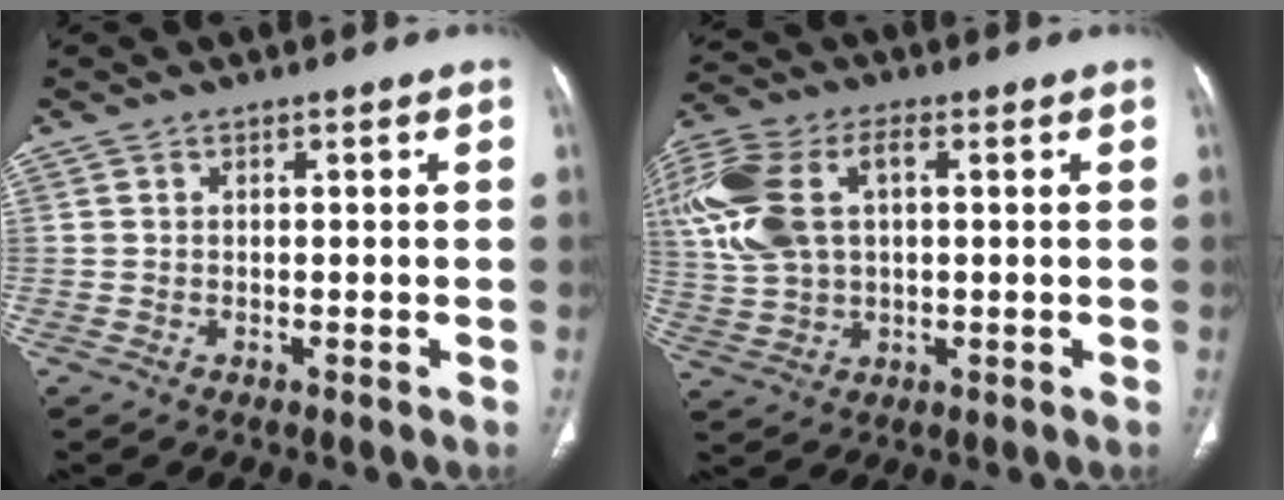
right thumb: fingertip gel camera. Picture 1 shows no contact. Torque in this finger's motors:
{"motor_torque": [0.49, 0.55, 0.75, 1.13, 0.33]}